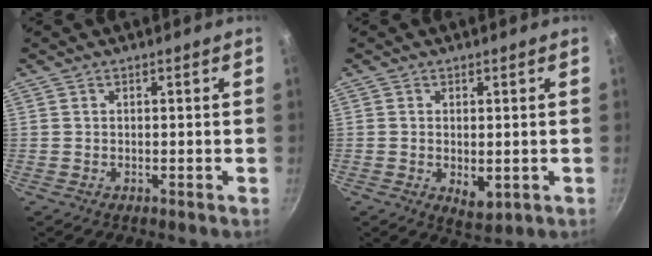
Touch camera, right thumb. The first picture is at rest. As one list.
[{"total": 4.2, "force": [-0.5, 2.3, 3.5], "torque": [-0.050, -0.012, -0.001]}]